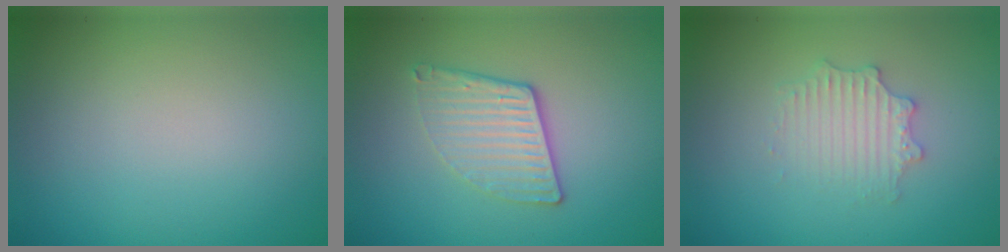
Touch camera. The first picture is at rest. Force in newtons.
{"total": 3.1, "press": 2.7, "slide": 1.4}
{"total": 2.6, "press": 2.6, "slide": 0.4}